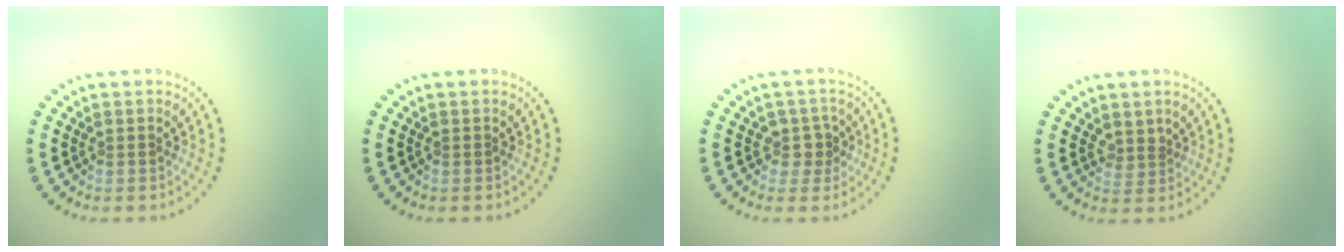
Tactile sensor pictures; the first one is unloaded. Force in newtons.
{"total": 0.0}
{"total": 2.0, "press": 1.6, "slide": 1.3}
{"total": 1.5, "press": 1.0, "slide": 1.0}